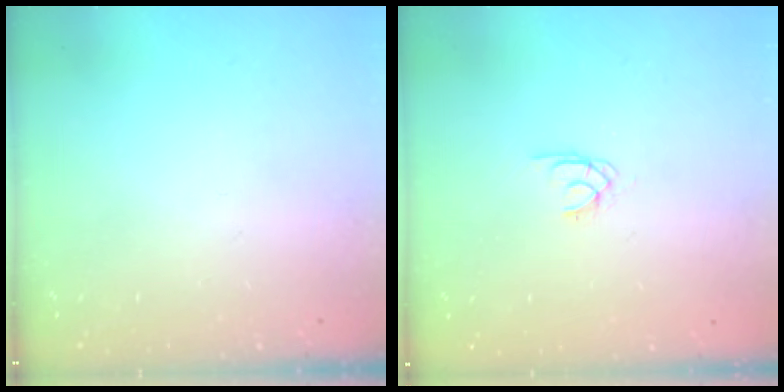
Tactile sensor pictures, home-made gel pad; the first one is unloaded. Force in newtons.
{"total": 1.5, "press": 1.4, "slide": 0.2}